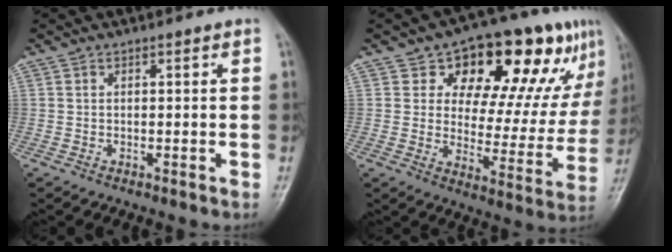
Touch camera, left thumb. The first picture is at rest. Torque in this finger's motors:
{"motor_torque": [0.63, 0.55, 0.25, -0.29, 0.13]}